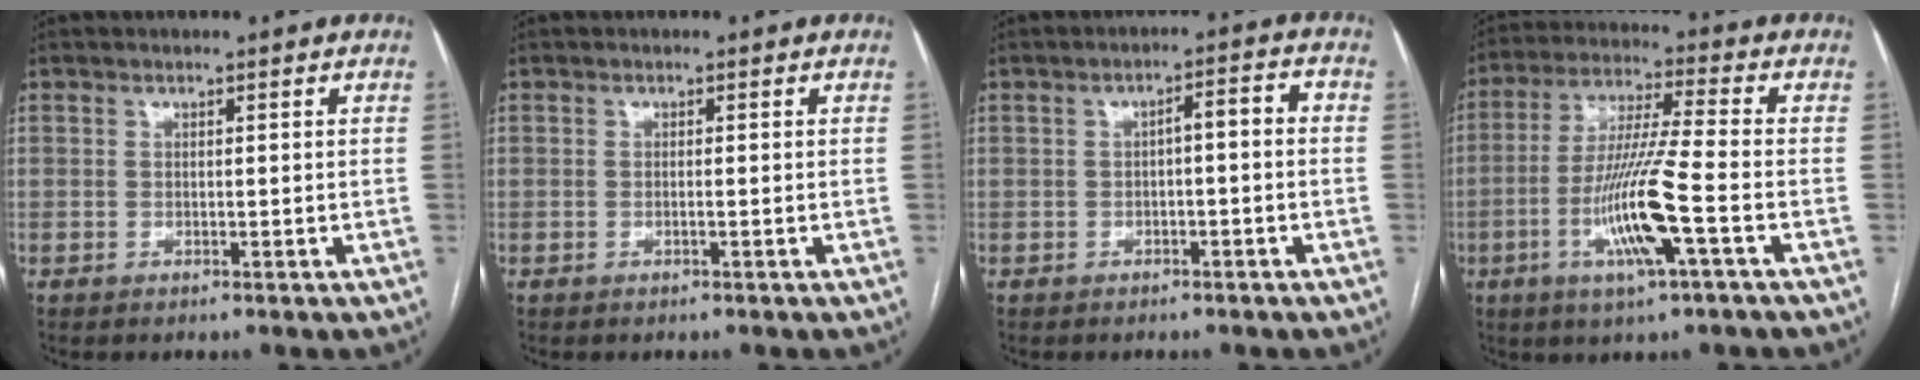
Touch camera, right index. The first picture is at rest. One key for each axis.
{"total": 0.0}
{"total": 3.6, "fx": -0.4, "fy": 1.0, "fz": 3.5, "tx": -0.051, "ty": 0.023, "tz": -0.005}
{"total": 12.3, "fx": -4.1, "fy": -0.2, "fz": 11.6, "tx": -0.236, "ty": -0.010, "tz": -0.079}